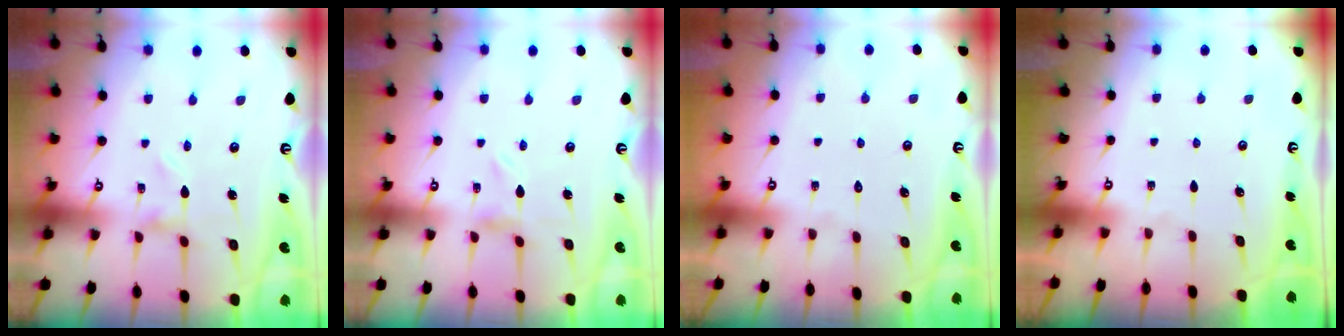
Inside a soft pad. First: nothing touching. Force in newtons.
{"total": 0.0}
{"total": 1.5, "press": 1.5, "slide": 0.1}
{"total": 0.0}